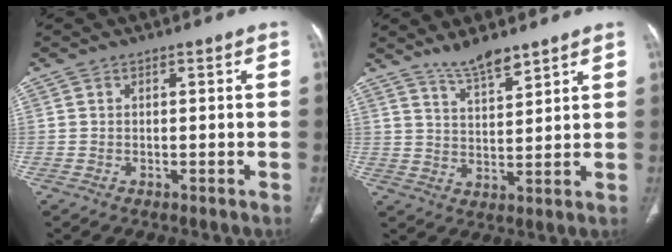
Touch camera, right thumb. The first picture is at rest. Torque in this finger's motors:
{"motor_torque": [1.92, 1.96, 0.15, -0.17, 0.05]}